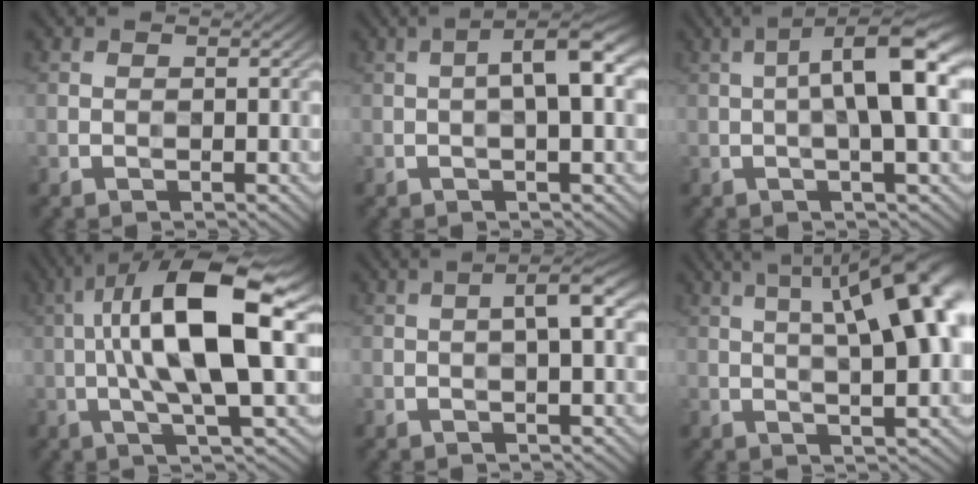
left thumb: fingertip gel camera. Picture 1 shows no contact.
{"total": 7.2, "force": [0.3, 1.9, 7.0], "torque": [-0.104, 0.015, -0.001]}
{"total": 10.9, "force": [0.8, 2.6, 10.5], "torque": [-0.151, 0.014, 0.007]}
{"total": 14.9, "force": [1.3, 4.0, 14.2], "torque": [-0.251, 0.029, 0.015]}
{"total": 4.7, "force": [0.3, 1.0, 4.5], "torque": [-0.070, 0.011, 0.001]}
{"total": 16.4, "force": [4.8, 5.5, 14.7], "torque": [-0.197, 0.062, 0.059]}